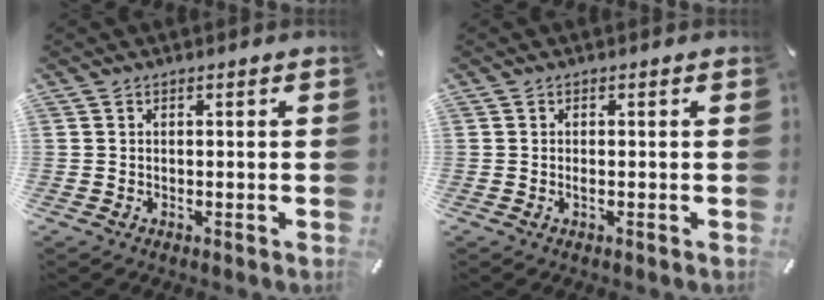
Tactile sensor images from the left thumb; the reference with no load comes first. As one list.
[{"total": 0.8, "force": [-0.2, 0.1, 0.8], "torque": [-0.015, -0.004, -0.003]}]